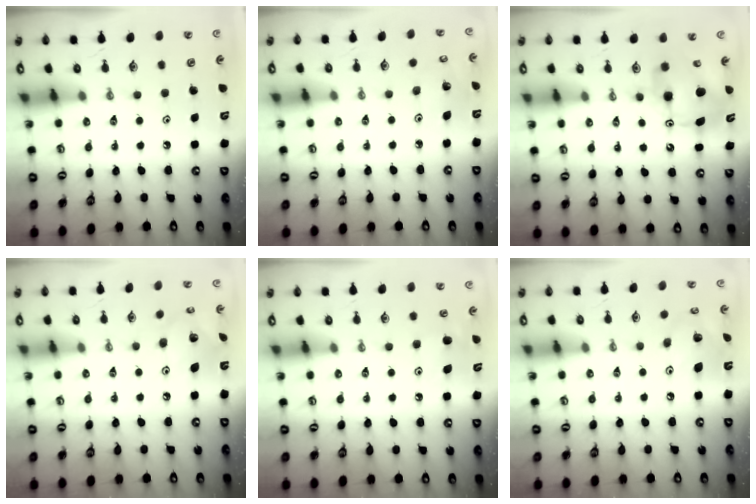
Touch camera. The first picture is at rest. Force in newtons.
{"total": 3.5, "press": 3.1, "slide": 1.8}
{"total": 9.1, "press": 9.1, "slide": 0.7}
{"total": 8.8, "press": 8.8, "slide": 0.7}
{"total": 7.5, "press": 7.4, "slide": 1.0}
{"total": 12.4, "press": 12.2, "slide": 2.1}